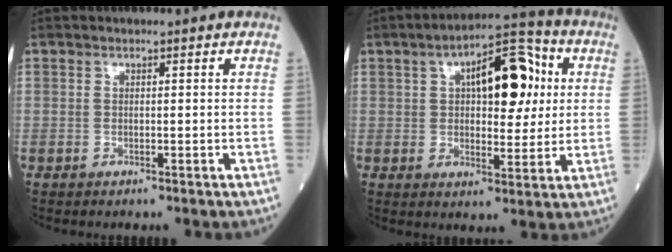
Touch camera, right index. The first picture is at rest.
{"total": 12.9, "force": [3.4, 5.2, 11.3], "torque": [-0.163, 0.033, 0.049]}